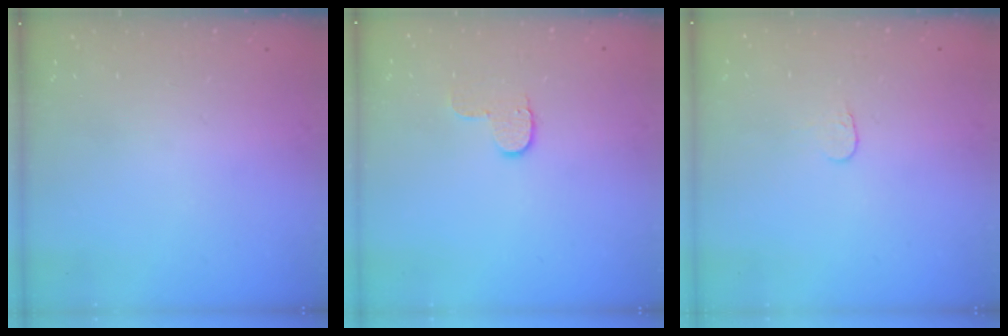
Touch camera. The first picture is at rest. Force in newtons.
{"total": 5.2, "press": 5.1, "slide": 0.6}
{"total": 3.8, "press": 3.8, "slide": 0.3}